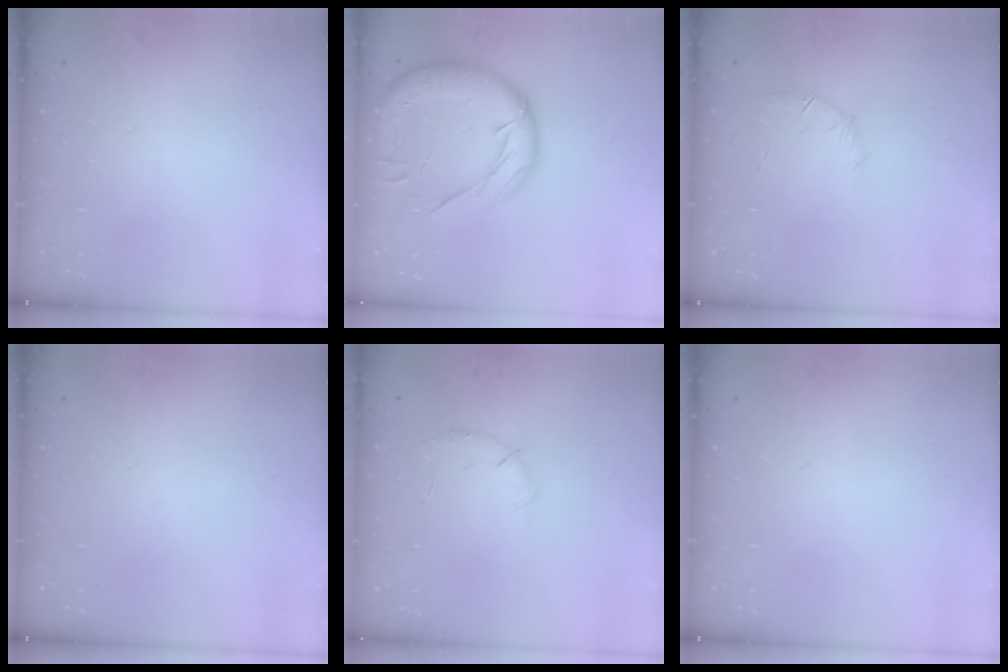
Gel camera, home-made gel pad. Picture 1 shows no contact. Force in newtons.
{"total": 18.6, "press": 18.2, "slide": 3.5}
{"total": 6.3, "press": 6.1, "slide": 1.5}
{"total": 0.0}
{"total": 4.3, "press": 4.1, "slide": 1.1}
{"total": 0.0}